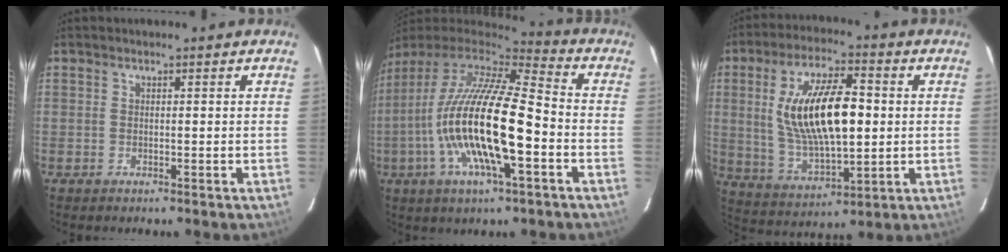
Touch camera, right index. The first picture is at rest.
{"total": 21.0, "force": [-5.1, 4.6, 19.8], "torque": [-0.361, -0.025, -0.101]}
{"total": 17.8, "force": [1.9, 7.3, 16.1], "torque": [-0.305, 0.003, 0.050]}